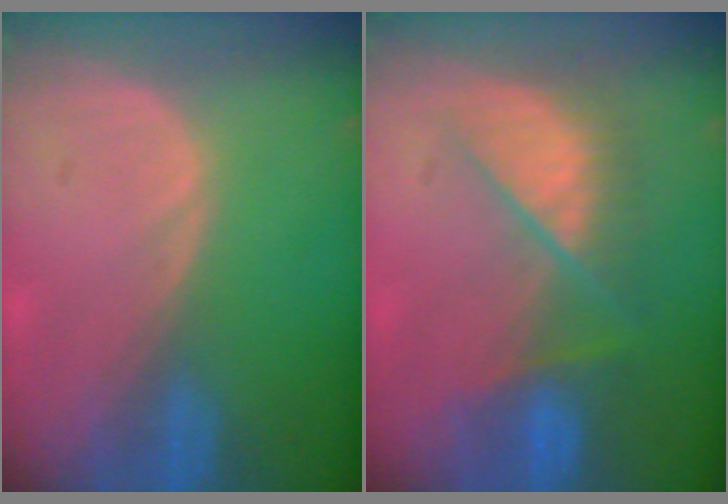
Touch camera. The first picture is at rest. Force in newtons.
{"total": 7.2, "press": 7.2, "slide": 0.6}